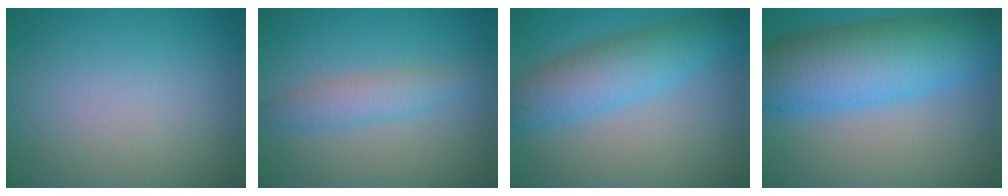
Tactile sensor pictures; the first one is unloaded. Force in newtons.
{"total": 2.7, "press": 2.7, "slide": 0.0}
{"total": 5.7, "press": 5.7, "slide": 0.3}
{"total": 11.7, "press": 11.7, "slide": 0.2}